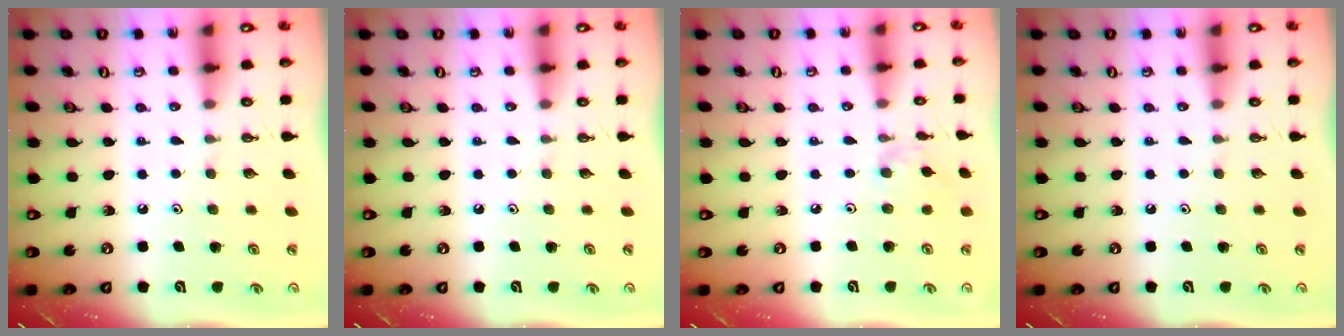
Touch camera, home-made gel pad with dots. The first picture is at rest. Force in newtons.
{"total": 0.0}
{"total": 2.1, "press": 2.1, "slide": 0.4}
{"total": 0.0}